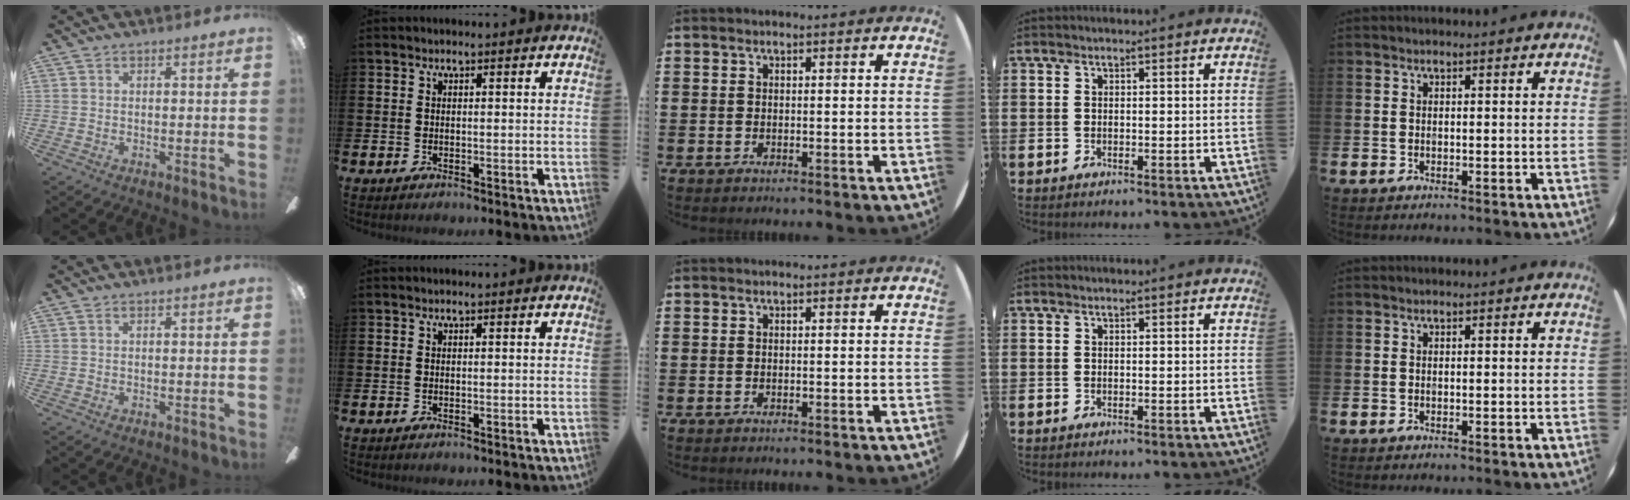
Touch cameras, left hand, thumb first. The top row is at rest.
{}